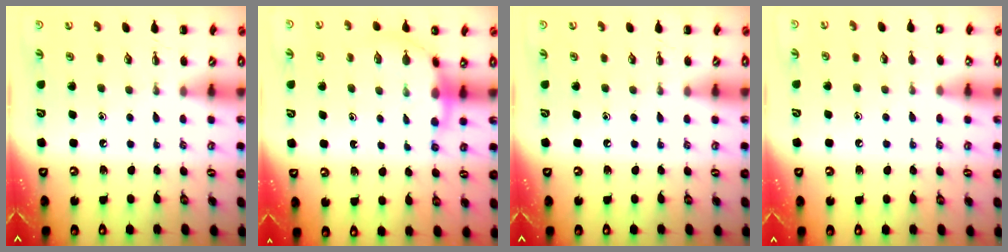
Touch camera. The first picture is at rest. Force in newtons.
{"total": 7.3, "press": 7.2, "slide": 1.1}
{"total": 0.0}
{"total": 6.0, "press": 5.8, "slide": 1.7}